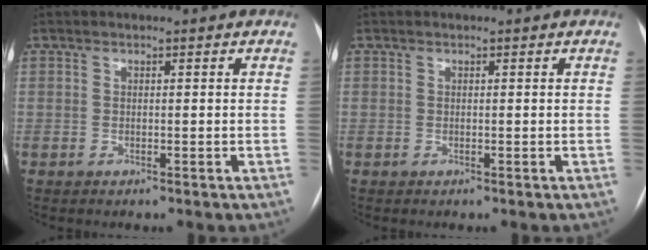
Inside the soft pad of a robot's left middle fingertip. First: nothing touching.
{"total": 0.0}